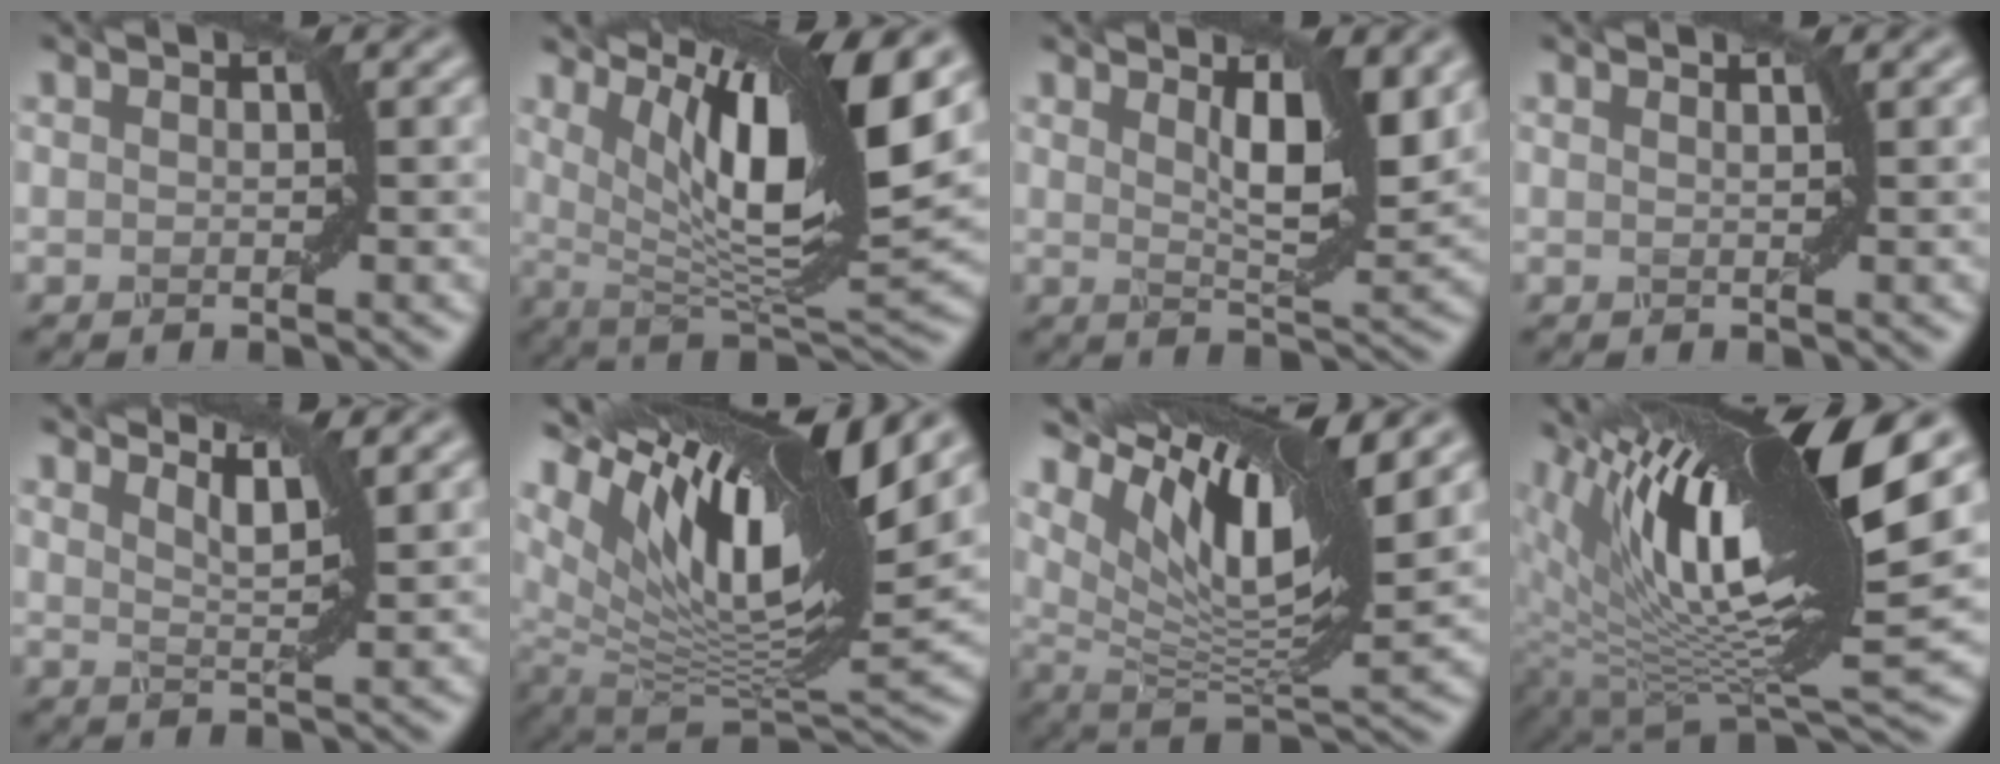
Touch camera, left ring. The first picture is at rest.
{"total": 12.9, "force": [5.1, 3.5, 11.3], "torque": [-0.172, -0.001, 0.095]}
{"total": 5.3, "force": [2.1, 1.5, 4.6], "torque": [-0.069, -0.010, 0.039]}
{"total": 1.2, "force": [0.7, 0.6, 0.7], "torque": [0.004, -0.007, -0.007]}
{"total": 3.5, "force": [2.8, 0.8, 1.9], "torque": [-0.027, 0.005, 0.031]}
{"total": 14.2, "force": [6.4, 5.3, 11.5], "torque": [-0.212, 0.012, 0.118]}
{"total": 11.0, "force": [5.8, 3.2, 8.8], "torque": [-0.159, -0.001, 0.116]}
{"total": 15.9, "force": [5.5, 4.4, 14.2], "torque": [-0.238, 0.004, 0.107]}